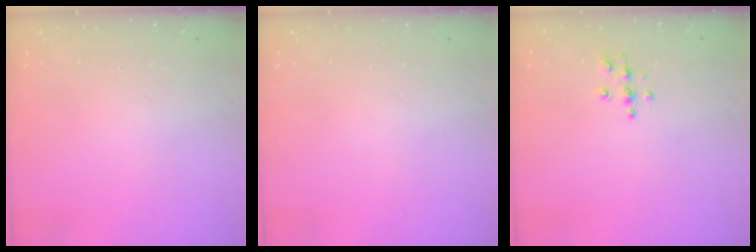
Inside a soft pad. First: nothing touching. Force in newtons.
{"total": 0.0}
{"total": 4.5, "press": 4.5, "slide": 0.3}